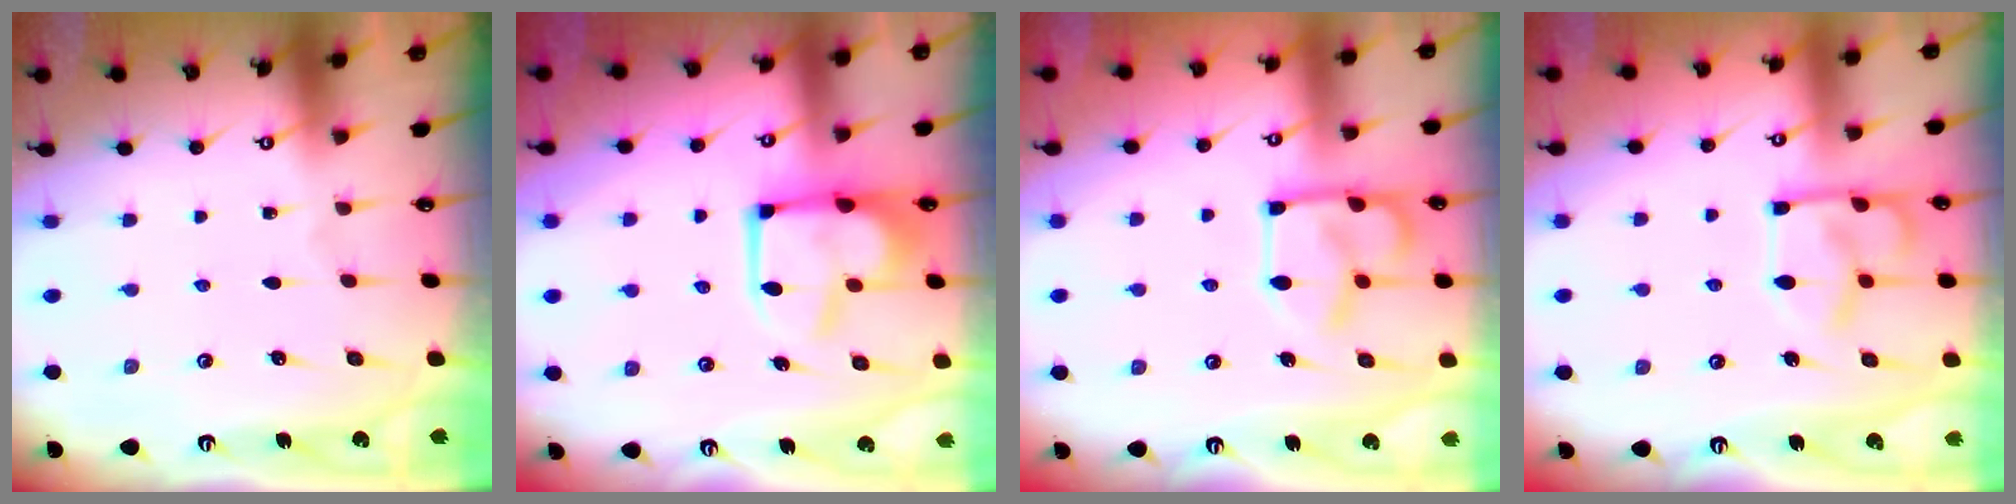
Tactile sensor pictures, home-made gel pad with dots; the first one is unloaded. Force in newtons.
{"total": 9.3, "press": 9.3, "slide": 1.0}
{"total": 11.0, "press": 10.9, "slide": 1.4}
{"total": 12.9, "press": 12.9, "slide": 1.0}